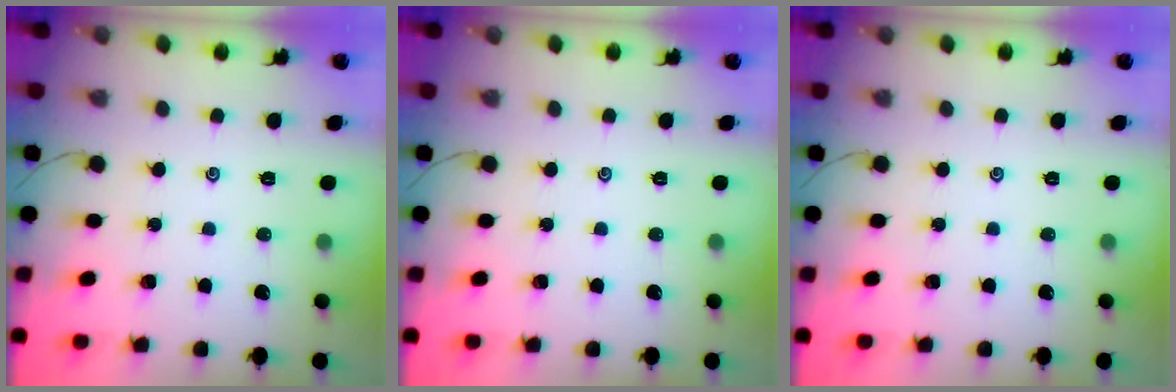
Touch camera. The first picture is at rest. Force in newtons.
{"total": 0.0}
{"total": 0.0}